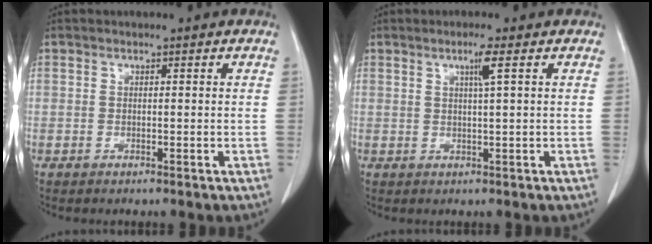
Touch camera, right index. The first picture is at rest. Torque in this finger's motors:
{"motor_torque": [0.21, 0.21, 0.02, 0.03]}